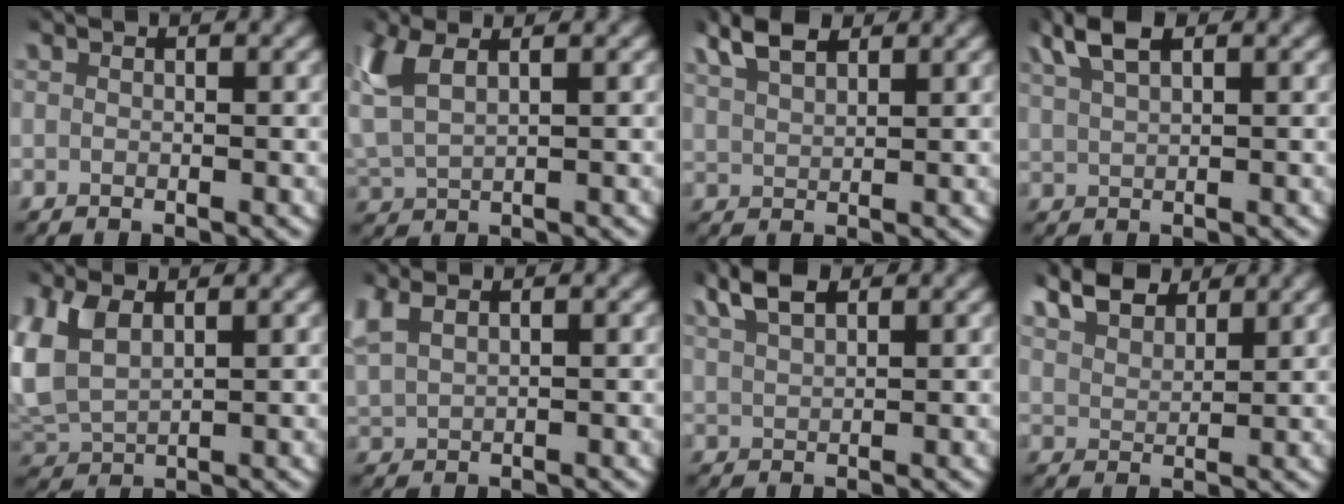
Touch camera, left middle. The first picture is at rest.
{"total": 4.7, "force": [2.2, 2.7, 3.1], "torque": [-0.098, -0.002, 0.045]}
{"total": 3.8, "force": [3.1, 1.4, 1.6], "torque": [-0.044, -0.002, 0.063]}
{"total": 3.7, "force": [2.7, 1.2, 2.2], "torque": [-0.052, 0.006, 0.051]}
{"total": 6.4, "force": [1.2, 5.1, 3.7], "torque": [-0.129, -0.014, 0.031]}
{"total": 4.0, "force": [2.1, 2.6, 2.3], "torque": [-0.068, 0.005, 0.041]}
{"total": 3.5, "force": [2.9, 1.1, 1.7], "torque": [-0.043, 0.003, 0.057]}
{"total": 5.5, "force": [4.4, 2.6, 2.0], "torque": [-0.052, 0.000, 0.078]}